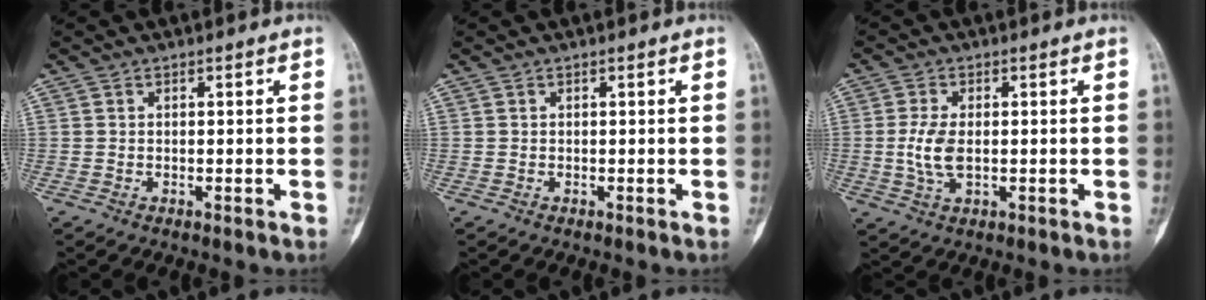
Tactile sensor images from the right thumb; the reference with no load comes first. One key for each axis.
{"total": 0.0}
{"total": 5.5, "fx": -0.2, "fy": 2.8, "fz": 4.7, "tx": -0.105, "ty": -0.003, "tz": -0.005}